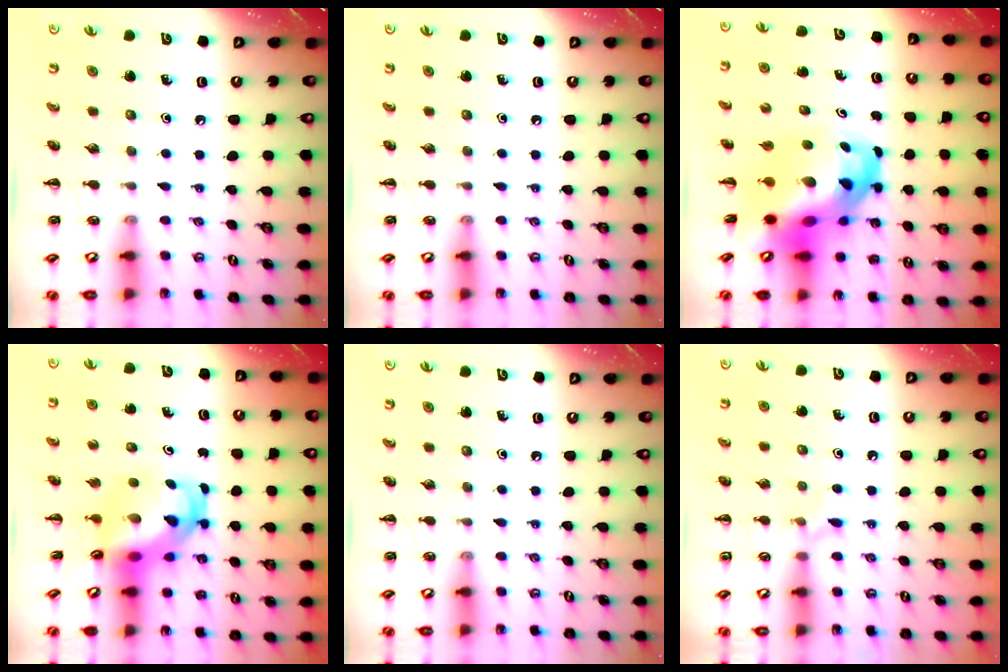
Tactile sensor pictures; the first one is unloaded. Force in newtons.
{"total": 0.0}
{"total": 10.0, "press": 9.6, "slide": 2.7}
{"total": 6.0, "press": 5.8, "slide": 1.2}
{"total": 0.0}
{"total": 5.5, "press": 5.2, "slide": 1.9}